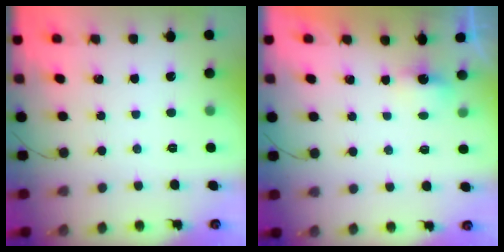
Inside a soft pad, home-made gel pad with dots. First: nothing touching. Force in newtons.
{"total": 2.7, "press": 2.7, "slide": 0.7}